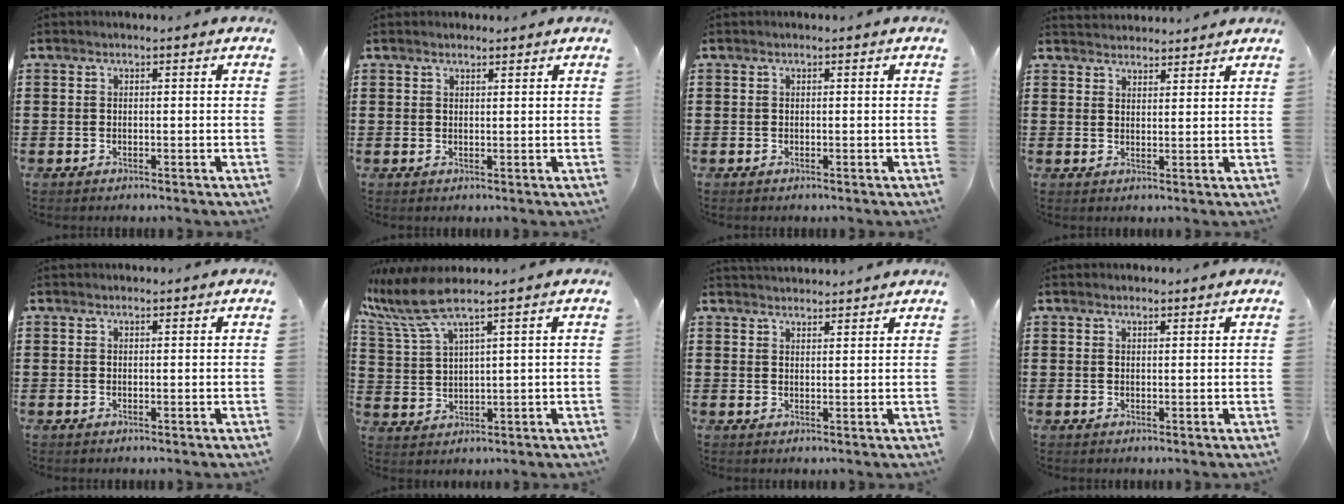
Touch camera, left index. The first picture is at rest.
{"total": 1.1, "force": [1.1, 0.1, 0.3], "torque": [-0.006, 0.000, 0.020]}
{"total": 0.0}
{"total": 2.5, "force": [2.4, 0.1, -0.4], "torque": [0.001, -0.006, 0.048]}
{"total": 0.5, "force": [0.5, 0.1, 0.2], "torque": [-0.004, 0.000, 0.010]}
{"total": 7.1, "force": [5.0, 0.9, 5.0], "torque": [-0.130, -0.021, 0.083]}
{"total": 2.3, "force": [2.3, 0.0, -0.1], "torque": [-0.003, -0.005, 0.045]}
{"total": 1.1, "force": [1.0, 0.0, 0.3], "torque": [-0.008, -0.001, 0.020]}